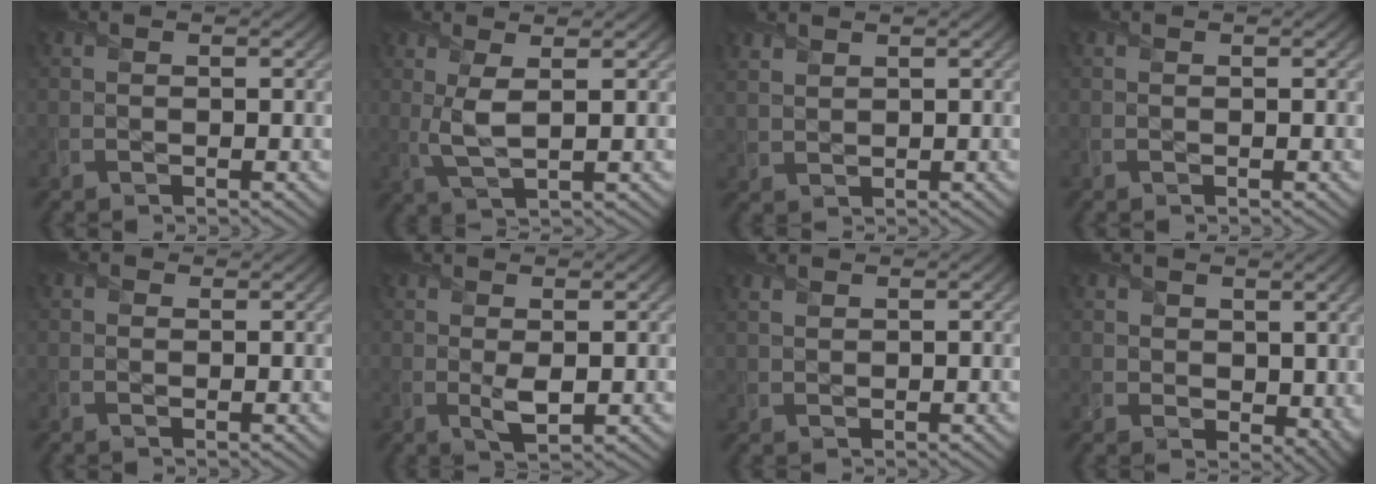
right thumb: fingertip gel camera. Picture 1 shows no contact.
{"total": 3.8, "force": [1.0, 0.9, 3.5], "torque": [-0.084, -0.002, 0.024]}
{"total": 2.5, "force": [1.9, 1.3, 1.0], "torque": [-0.030, 0.003, 0.047]}
{"total": 0.0}
{"total": 0.9, "force": [0.5, 0.7, 0.2], "torque": [-0.003, -0.002, 0.005]}
{"total": 2.2, "force": [0.4, 0.6, 2.1], "torque": [-0.045, -0.004, 0.012]}
{"total": 1.9, "force": [1.5, 1.0, 0.8], "torque": [-0.023, 0.004, 0.036]}
{"total": 5.0, "force": [1.9, 3.8, 2.6], "torque": [-0.067, -0.018, 0.040]}